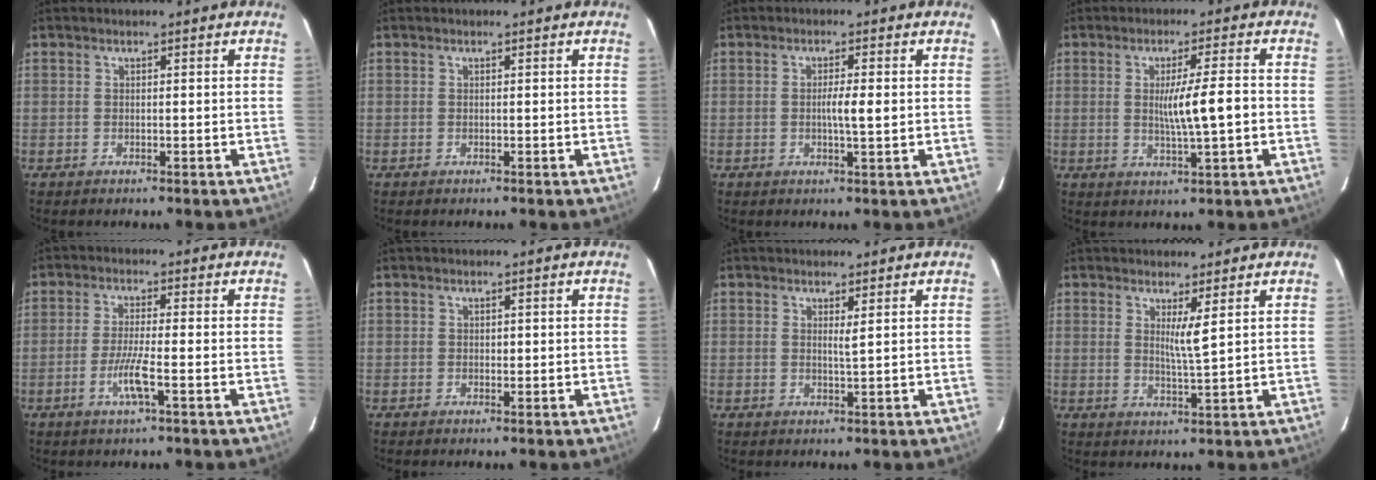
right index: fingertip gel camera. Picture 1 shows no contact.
{"total": 0.0}
{"total": 3.1, "force": [-0.1, 0.1, 3.1], "torque": [-0.056, -0.002, -0.002]}
{"total": 6.8, "force": [-0.3, -0.2, 6.8], "torque": [-0.112, -0.006, -0.002]}
{"total": 4.8, "force": [-1.8, -0.1, 4.4], "torque": [-0.087, -0.008, -0.037]}
{"total": 0.5, "force": [0.1, 0.4, 0.4], "torque": [-0.004, 0.001, 0.001]}
{"total": 2.8, "force": [1.3, -0.6, 2.4], "torque": [-0.045, -0.015, 0.026]}
{"total": 3.2, "force": [1.3, -0.5, 2.9], "torque": [-0.053, -0.014, 0.026]}